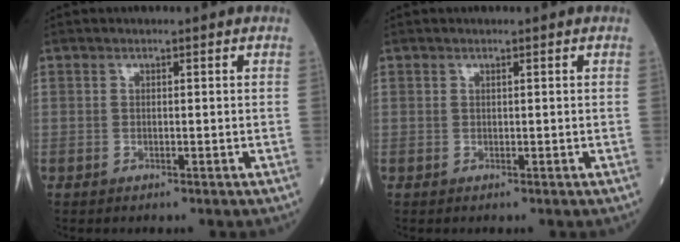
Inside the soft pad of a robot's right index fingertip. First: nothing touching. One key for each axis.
{"total": 0.0}